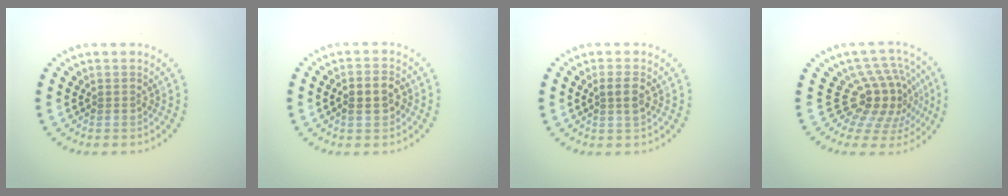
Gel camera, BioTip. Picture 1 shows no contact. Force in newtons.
{"total": 2.7, "press": 2.6, "slide": 0.6}
{"total": 1.7, "press": 1.6, "slide": 0.6}
{"total": 4.9, "press": 3.5, "slide": 3.4}